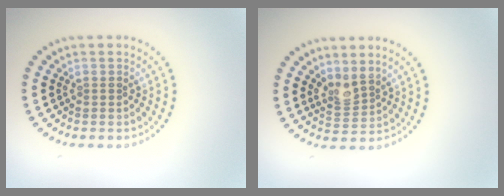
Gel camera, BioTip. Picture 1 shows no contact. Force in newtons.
{"total": 2.1, "press": 1.5, "slide": 1.4}